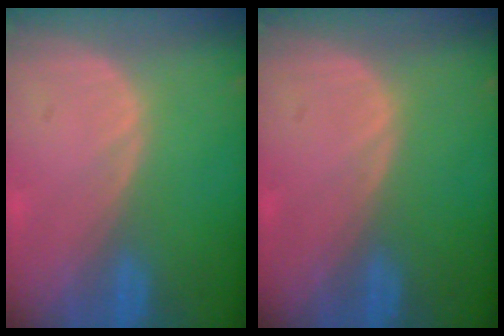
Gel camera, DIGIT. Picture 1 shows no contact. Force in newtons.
{"total": 0.0}